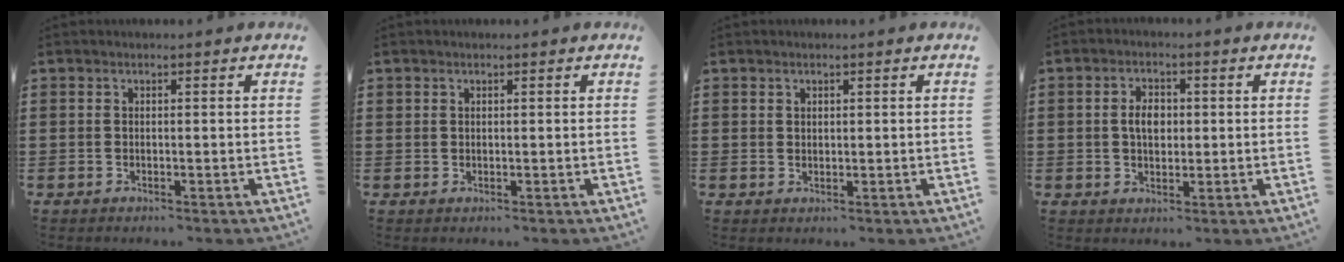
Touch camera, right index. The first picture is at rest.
{"total": 0.5, "force": [0.4, 0.3, 0.0], "torque": [-0.001, 0.002, 0.008]}
{"total": 1.0, "force": [0.7, 0.7, 0.1], "torque": [-0.004, 0.003, 0.014]}
{"total": 3.4, "force": [0.2, 2.1, 2.7], "torque": [-0.047, 0.006, 0.001]}